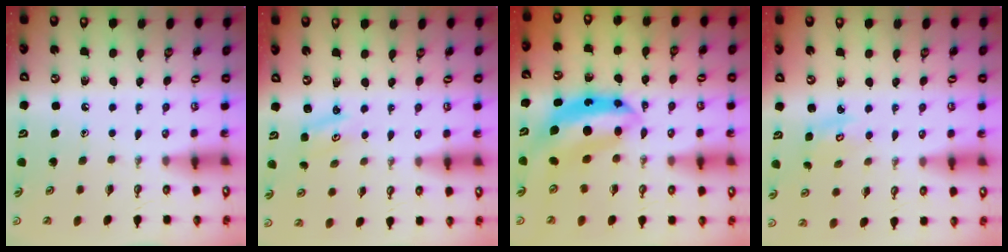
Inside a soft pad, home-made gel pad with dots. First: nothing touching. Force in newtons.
{"total": 2.0, "press": 2.0, "slide": 0.2}
{"total": 9.6, "press": 9.5, "slide": 0.8}
{"total": 3.6, "press": 3.6, "slide": 0.4}